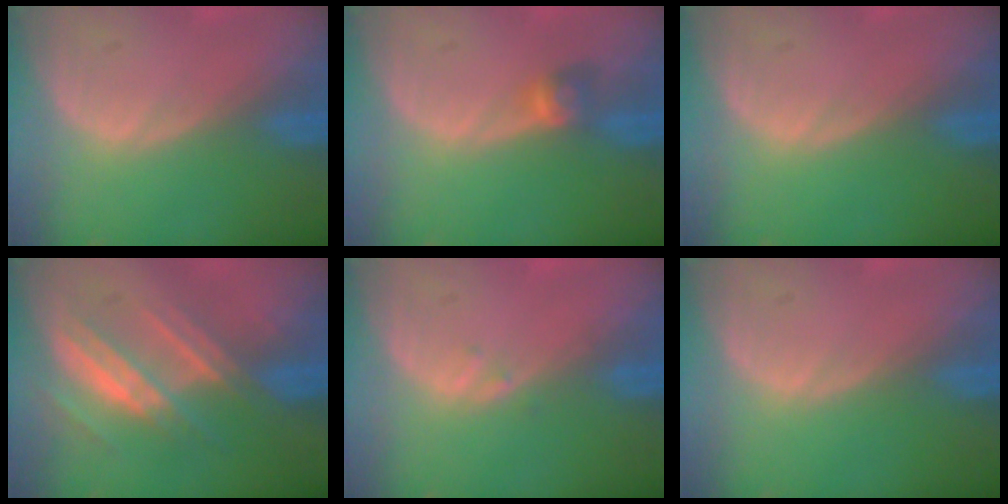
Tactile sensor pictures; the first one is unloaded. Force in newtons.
{"total": 2.7, "press": 2.4, "slide": 1.2}
{"total": 0.0}
{"total": 7.4, "press": 6.7, "slide": 3.1}
{"total": 0.7, "press": 0.6, "slide": 0.3}
{"total": 0.0}